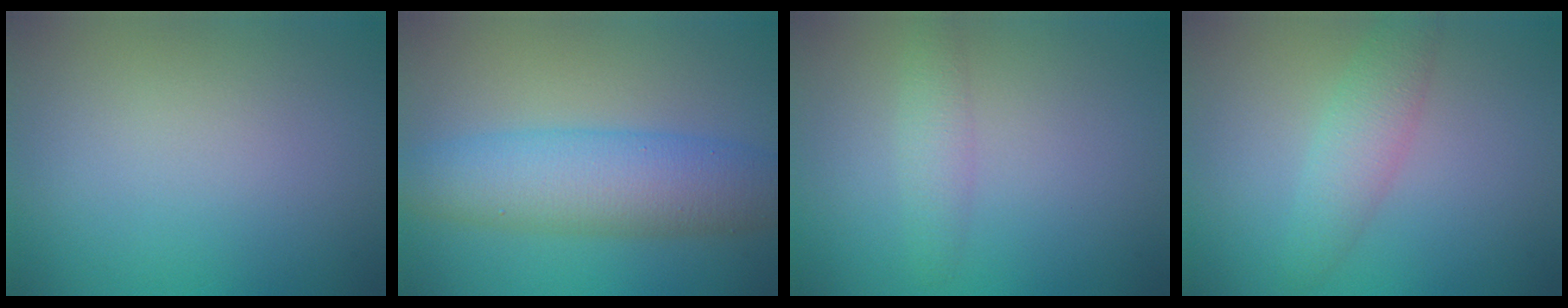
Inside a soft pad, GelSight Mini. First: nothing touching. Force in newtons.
{"total": 6.7, "press": 6.7, "slide": 0.1}
{"total": 1.9, "press": 1.9, "slide": 0.1}
{"total": 2.9, "press": 2.9, "slide": 0.0}